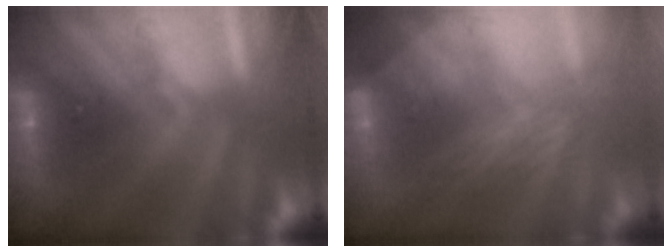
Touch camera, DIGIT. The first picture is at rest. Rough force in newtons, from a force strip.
{"total": 2.8}